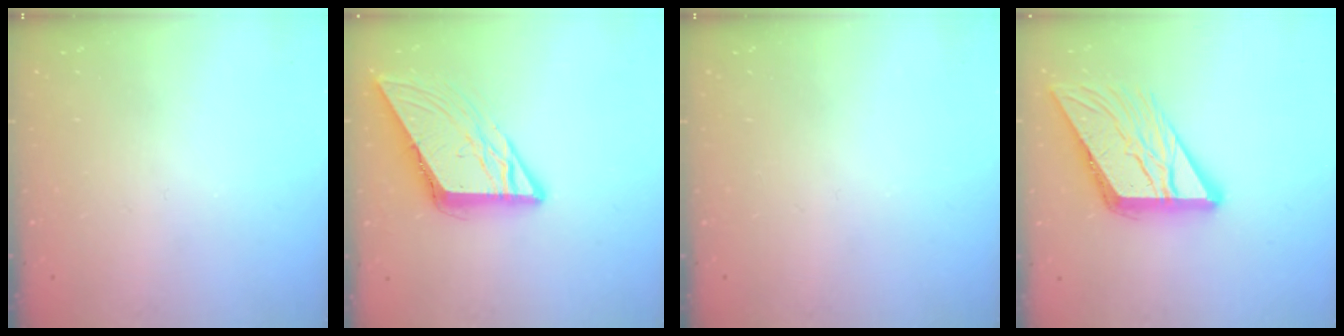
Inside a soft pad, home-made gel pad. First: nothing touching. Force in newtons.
{"total": 8.8, "press": 8.8, "slide": 0.9}
{"total": 0.0}
{"total": 15.0, "press": 14.9, "slide": 1.6}